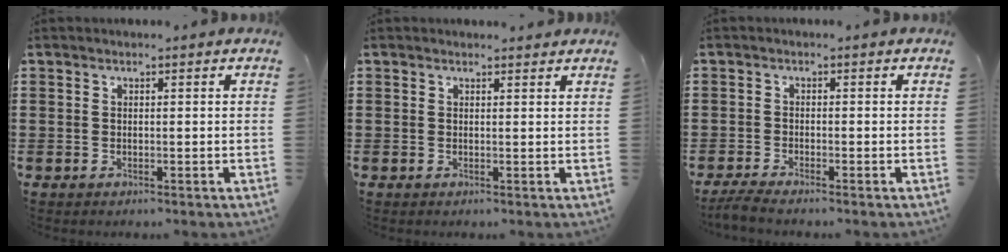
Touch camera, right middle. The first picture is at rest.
{"total": 0.7, "force": [0.7, 0.0, 0.0], "torque": [0.005, -0.004, 0.013]}
{"total": 1.8, "force": [-1.6, 0.0, 0.9], "torque": [-0.022, -0.002, -0.033]}